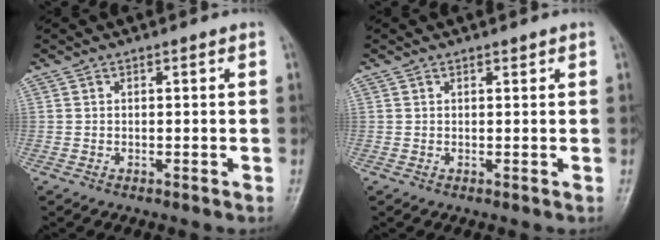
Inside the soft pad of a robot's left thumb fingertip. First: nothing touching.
{"total": 0.6, "force": [0.4, 0.2, 0.3], "torque": [-0.007, -0.003, 0.007]}